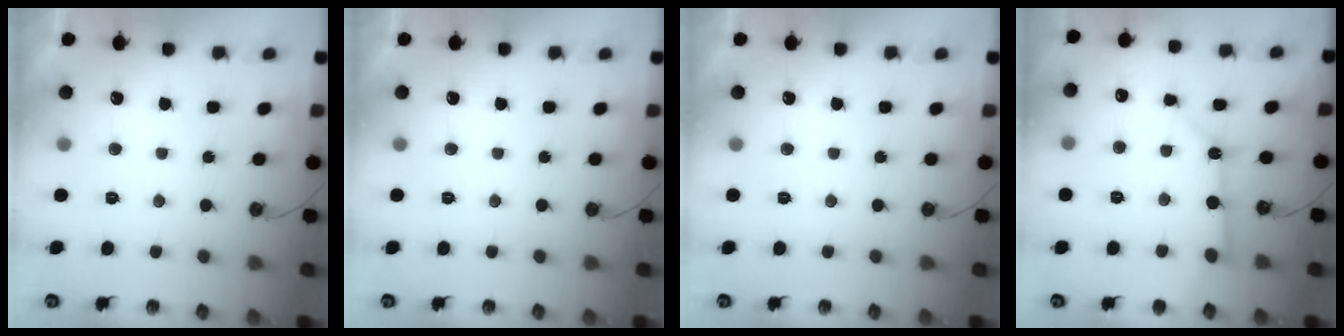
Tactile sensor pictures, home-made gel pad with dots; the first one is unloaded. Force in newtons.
{"total": 0.0}
{"total": 0.0}
{"total": 11.4, "press": 11.3, "slide": 1.0}